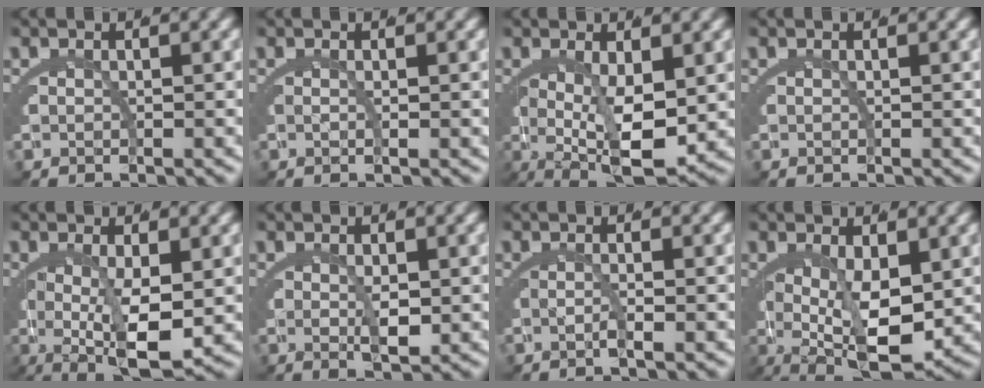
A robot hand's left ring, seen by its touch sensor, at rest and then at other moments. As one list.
[{"total": 1.0, "force": [0.1, 0.3, 0.9], "torque": [-0.022, -0.001, 0.001]}, {"total": 7.6, "force": [-2.0, 3.0, 6.7], "torque": [-0.112, -0.036, -0.009]}, {"total": 0.0}, {"total": 7.0, "force": [-1.5, 2.1, 6.5], "torque": [-0.104, -0.031, -0.004]}, {"total": 2.2, "force": [0.1, 0.2, 2.2], "torque": [-0.036, -0.019, 0.013]}, {"total": 1.9, "force": [0.0, 0.8, 1.7], "torque": [-0.032, 0.001, -0.005]}, {"total": 8.4, "force": [-2.2, 3.7, 7.3], "torque": [-0.126, -0.043, -0.009]}]